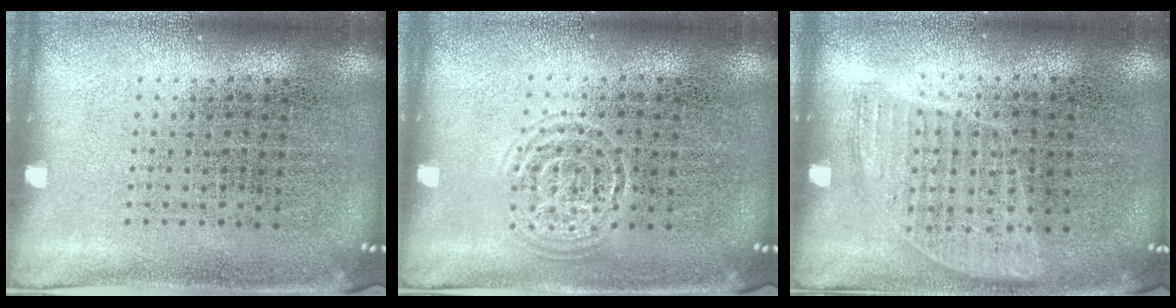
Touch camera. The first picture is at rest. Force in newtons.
{"total": 1.5, "press": 1.4, "slide": 0.1}
{"total": 0.9, "press": 0.8, "slide": 0.4}